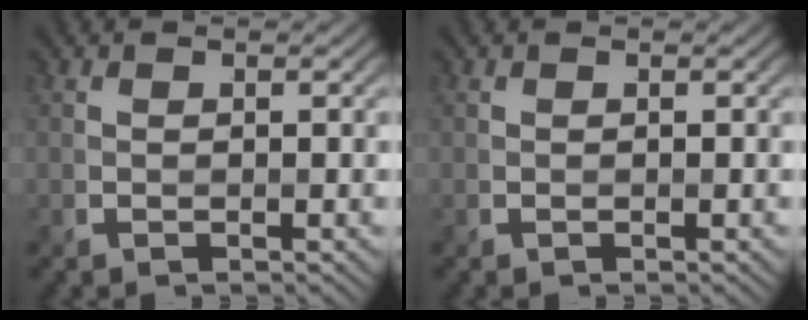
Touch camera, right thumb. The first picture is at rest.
{"total": 0.0}